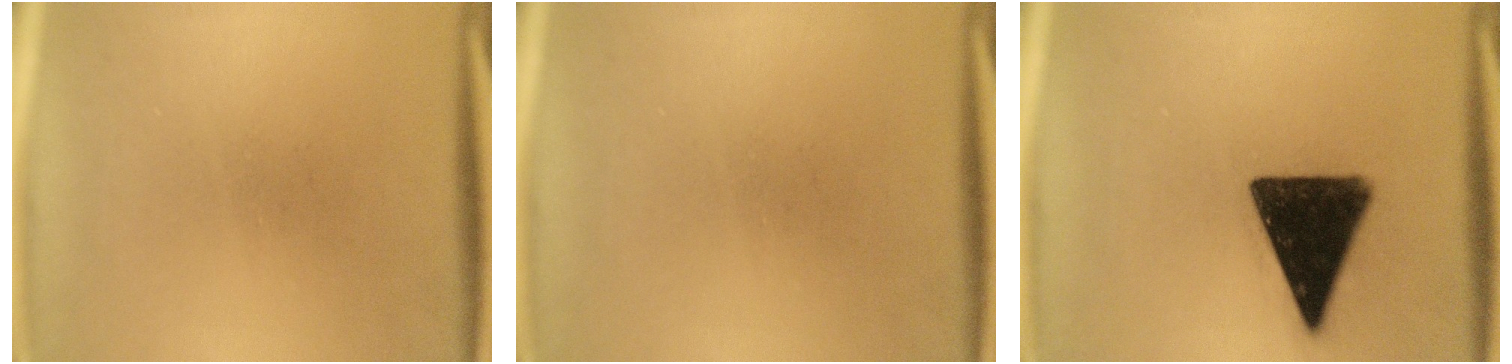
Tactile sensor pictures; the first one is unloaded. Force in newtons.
{"total": 0.0}
{"total": 16.0}